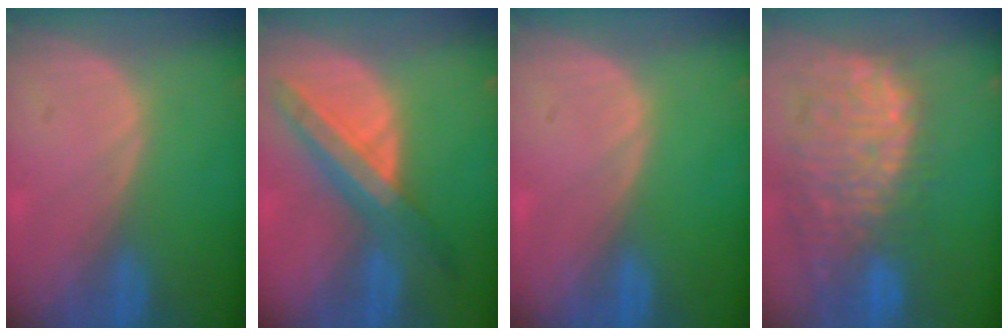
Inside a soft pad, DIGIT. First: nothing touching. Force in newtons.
{"total": 8.4, "press": 7.5, "slide": 3.8}
{"total": 0.0}
{"total": 13.8, "press": 11.6, "slide": 7.5}